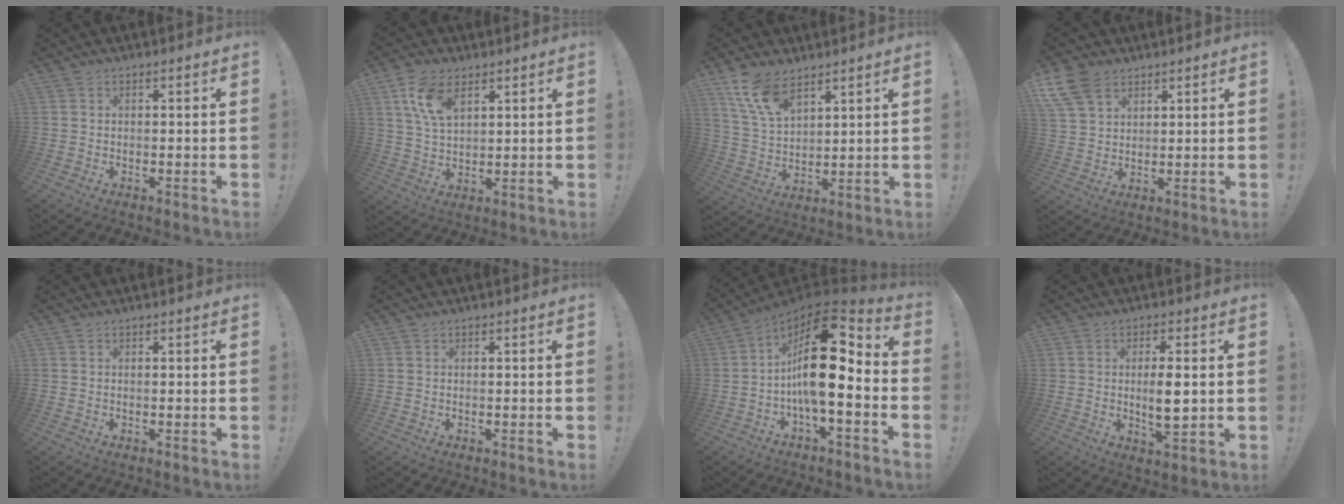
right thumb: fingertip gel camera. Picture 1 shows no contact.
{"total": 10.2, "force": [5.3, 5.7, 6.6], "torque": [-0.120, -0.014, 0.099]}
{"total": 11.1, "force": [7.6, 5.3, 6.0], "torque": [-0.113, -0.036, 0.148]}
{"total": 9.8, "force": [6.2, 6.1, 4.5], "torque": [-0.087, -0.028, 0.123]}
{"total": 0.0}
{"total": 0.0}
{"total": 20.5, "force": [1.1, 8.6, 18.6], "torque": [-0.315, -0.003, 0.020]}
{"total": 7.0, "force": [0.2, 2.0, 6.7], "torque": [-0.112, -0.012, -0.003]}